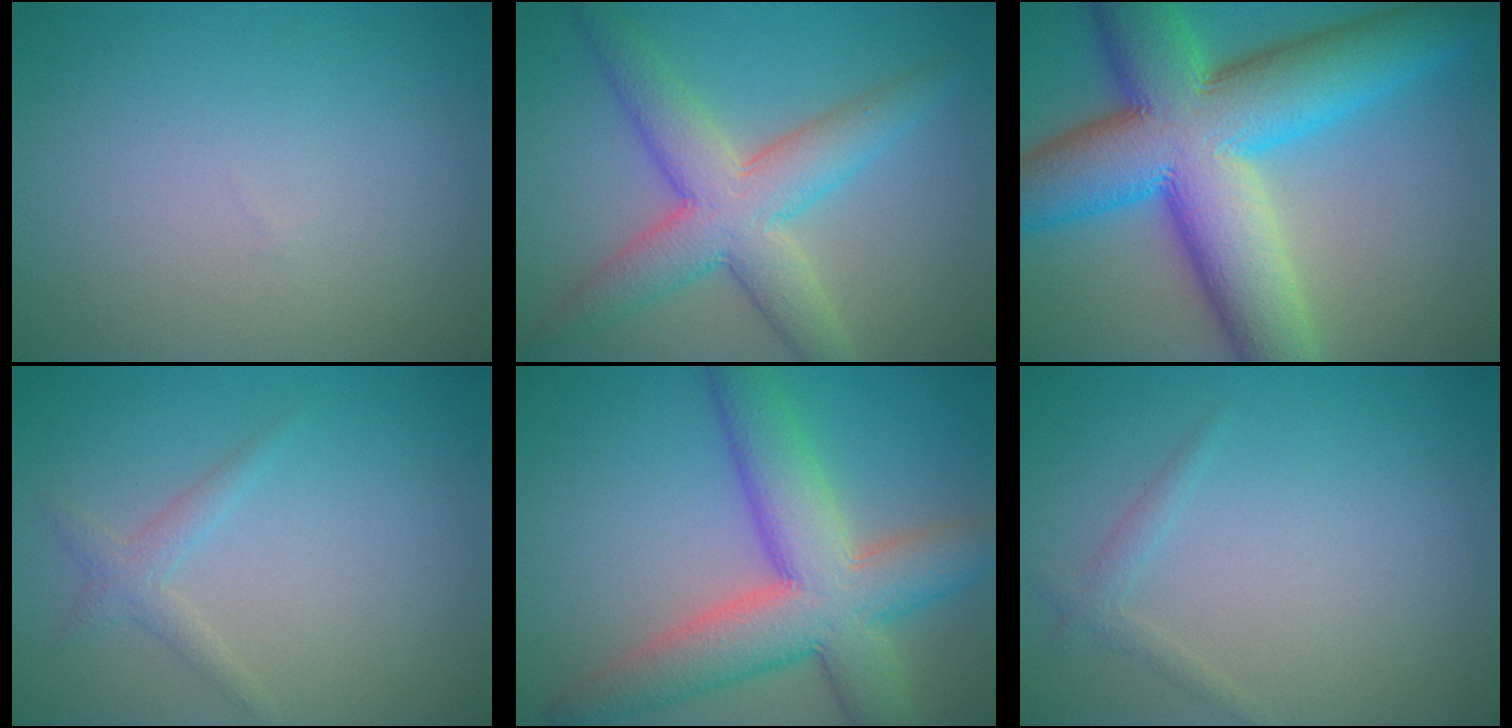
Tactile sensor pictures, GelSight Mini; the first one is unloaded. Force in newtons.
{"total": 6.9, "press": 6.9, "slide": 0.2}
{"total": 15.9, "press": 15.9, "slide": 0.5}
{"total": 1.6, "press": 1.6, "slide": 0.1}
{"total": 9.5, "press": 9.5, "slide": 0.5}
{"total": 1.1, "press": 1.1, "slide": 0.1}